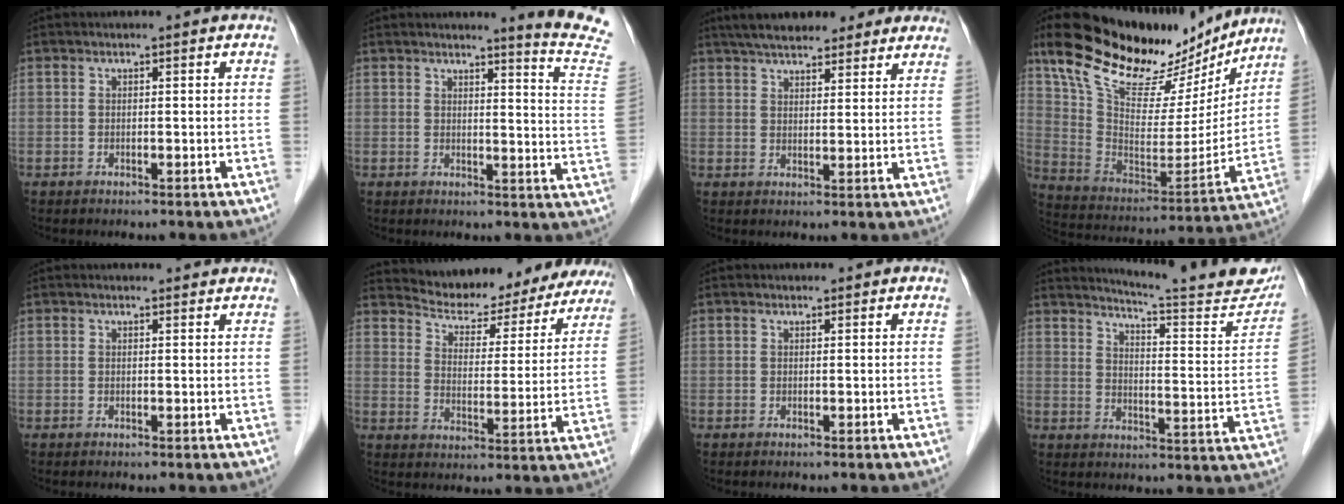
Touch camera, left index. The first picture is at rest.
{"total": 9.9, "force": [9.1, -2.0, 3.2], "torque": [-0.038, -0.086, 0.085]}
{"total": 14.8, "force": [12.2, 4.0, 7.2], "torque": [-0.103, 0.037, 0.168]}
{"total": 24.4, "force": [19.5, 7.7, 12.4], "torque": [-0.208, -0.006, 0.313]}
{"total": 2.2, "force": [2.2, 0.2, 0.2], "torque": [-0.011, 0.006, 0.024]}
{"total": 19.9, "force": [18.5, 5.3, 5.2], "torque": [-0.064, -0.014, 0.238]}
{"total": 0.0}
{"total": 20.3, "force": [18.7, 0.9, 8.0], "torque": [-0.108, -0.080, 0.225]}